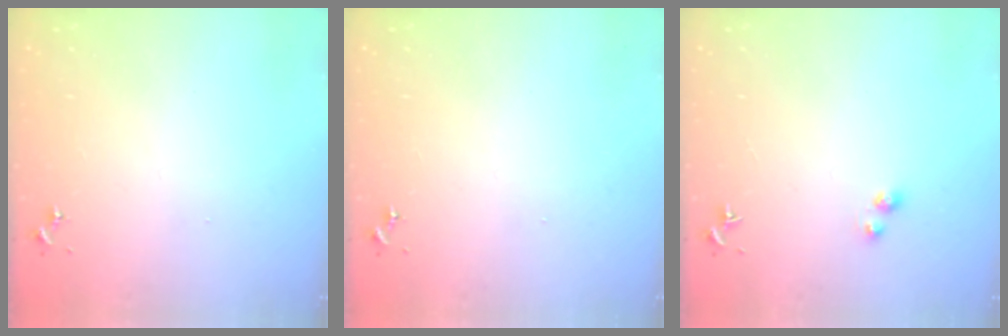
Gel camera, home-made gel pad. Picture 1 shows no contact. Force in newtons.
{"total": 0.0}
{"total": 3.3, "press": 3.2, "slide": 0.5}